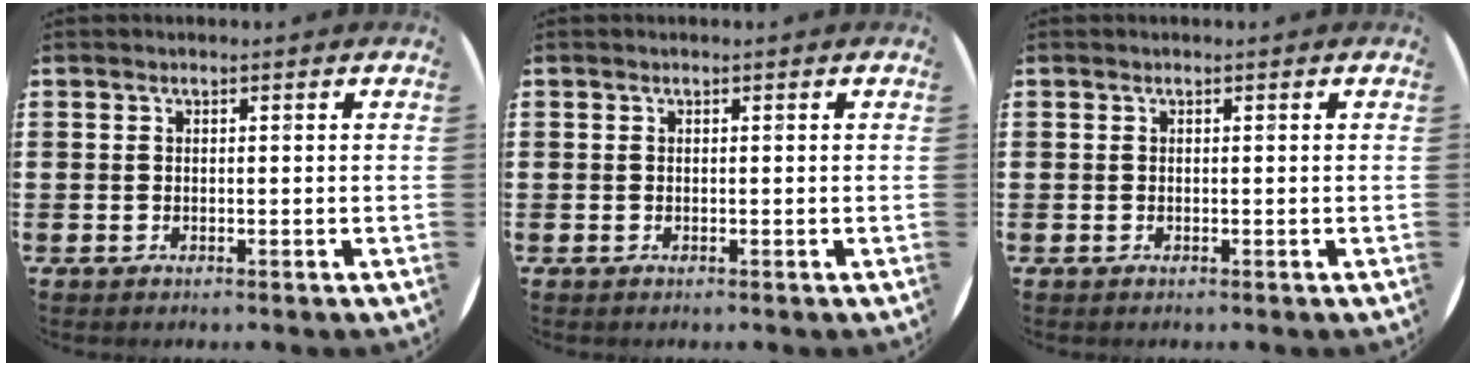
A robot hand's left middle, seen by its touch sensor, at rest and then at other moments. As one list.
[{"total": 0.0}, {"total": 0.0}]